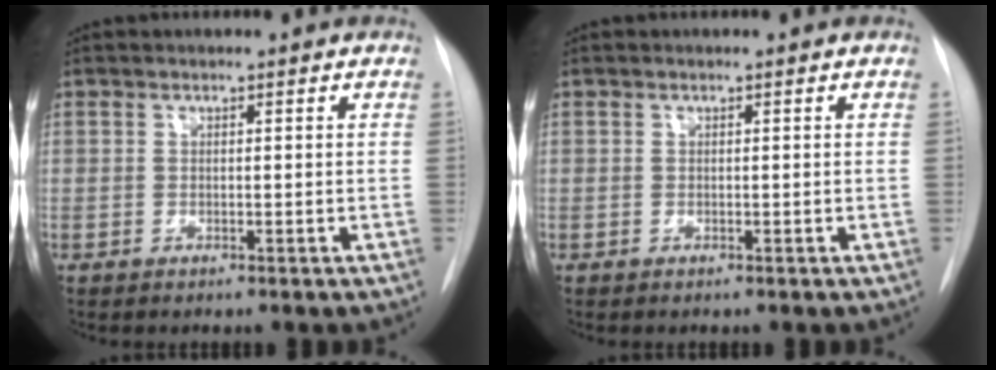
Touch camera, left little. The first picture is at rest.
{"total": 0.0}